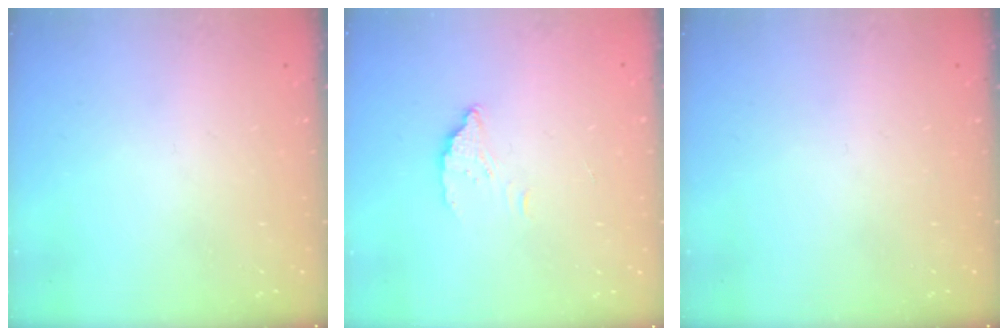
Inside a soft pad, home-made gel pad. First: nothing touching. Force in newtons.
{"total": 3.6, "press": 3.5, "slide": 0.4}
{"total": 0.0}